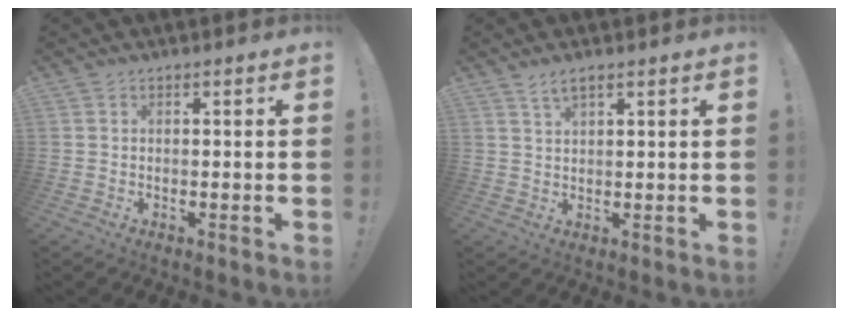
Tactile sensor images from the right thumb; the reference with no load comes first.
{"total": 3.1, "force": [2.3, 0.7, 2.1], "torque": [-0.044, -0.007, 0.041]}